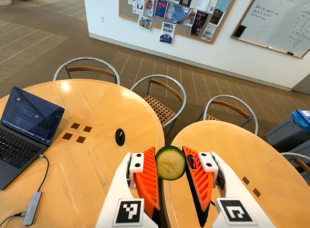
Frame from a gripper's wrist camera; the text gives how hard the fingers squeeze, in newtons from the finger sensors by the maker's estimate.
{"total": 9.5, "left": 9.5, "right": 9.6}